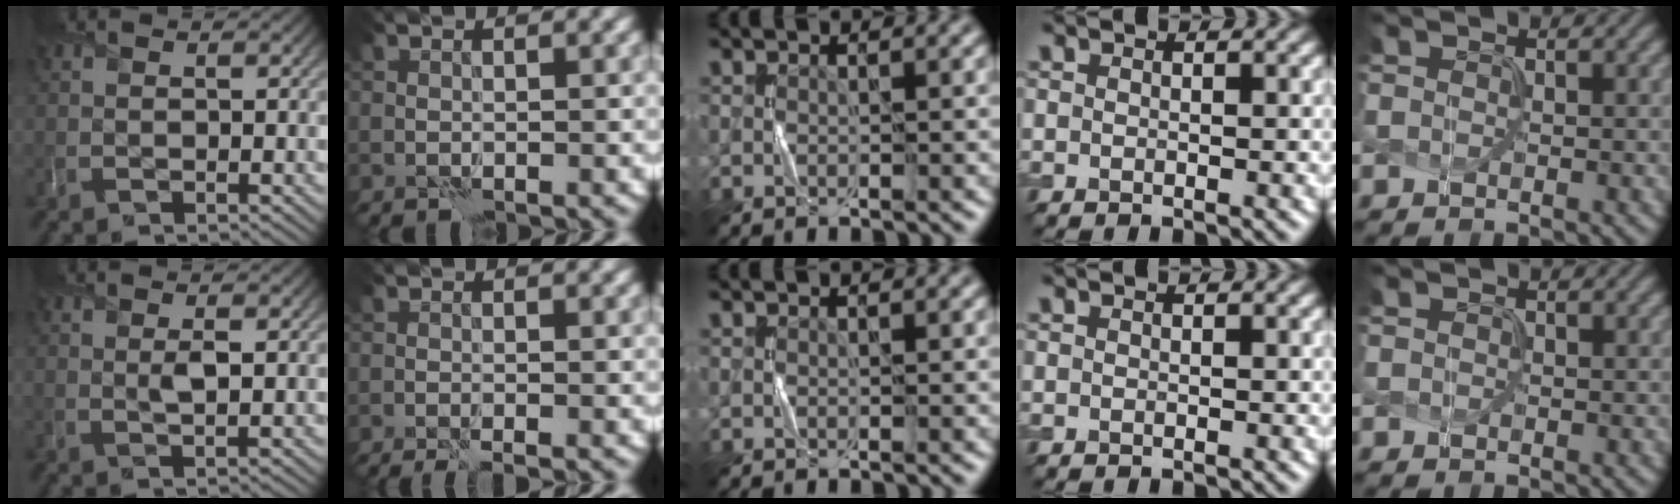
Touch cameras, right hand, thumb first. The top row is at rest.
{"thumb": {"total": 1.3, "force": [0.4, 0.3, 1.2], "torque": [-0.024, -0.002, 0.007]}, "index": {"total": 2.1, "force": [-1.5, 0.2, 1.5], "torque": [-0.040, 0.000, -0.025]}, "little": {"total": 0.5, "force": [0.0, -0.1, -0.5], "torque": [0.007, -0.001, 0.005]}}